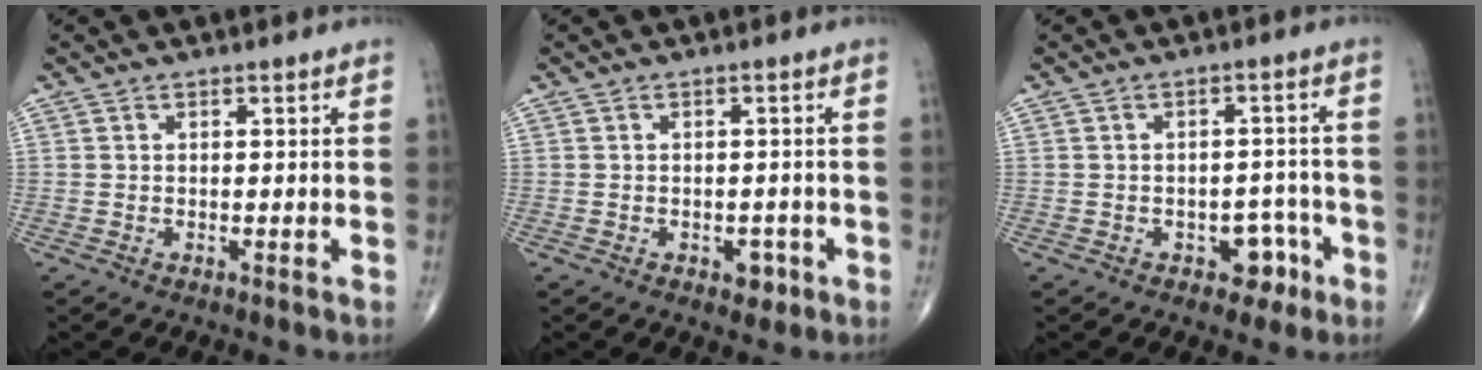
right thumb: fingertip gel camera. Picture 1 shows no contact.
{"total": 2.5, "force": [-1.1, 1.7, 1.5], "torque": [-0.006, 0.005, -0.011]}
{"total": 4.9, "force": [-2.5, 3.4, 2.6], "torque": [-0.005, 0.027, -0.030]}